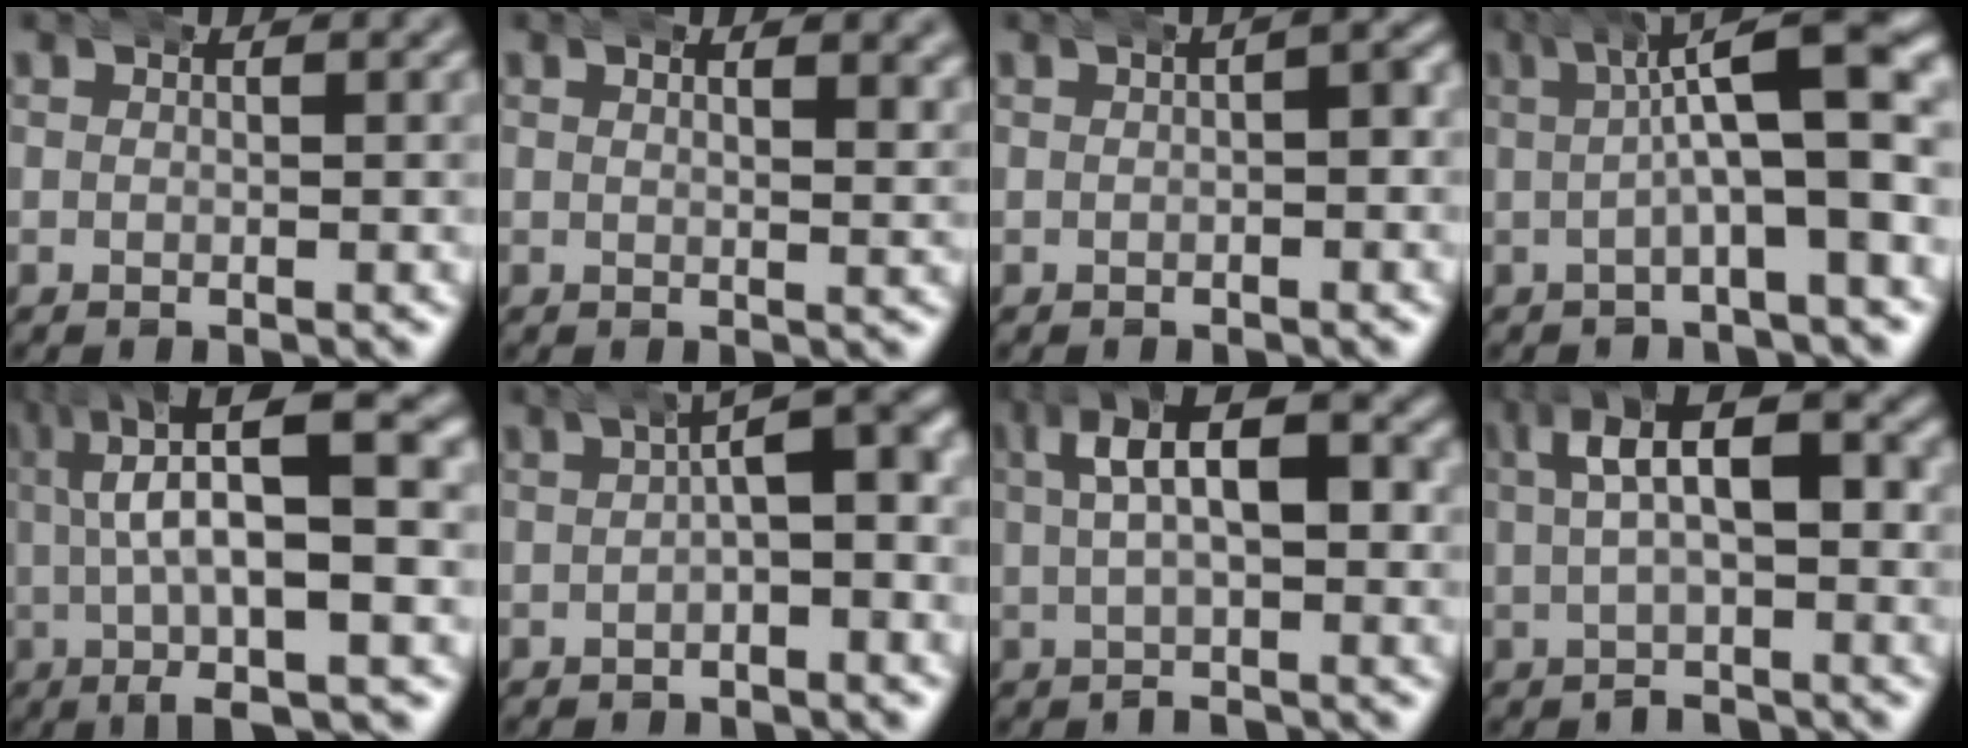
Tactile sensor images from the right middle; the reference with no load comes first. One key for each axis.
{"total": 1.8, "fx": 1.1, "fy": 0.5, "fz": 1.3, "tx": -0.016, "ty": -0.001, "tz": 0.015}
{"total": 2.0, "fx": 0.4, "fy": 1.0, "fz": 1.8, "tx": -0.015, "ty": 0.006, "tz": 0.005}
{"total": 9.0, "fx": 1.5, "fy": 2.8, "fz": 8.4, "tx": -0.097, "ty": 0.023, "tz": 0.013}
{"total": 12.2, "fx": 1.7, "fy": 4.7, "fz": 11.1, "tx": -0.155, "ty": 0.018, "tz": 0.020}
{"total": 5.1, "fx": 0.4, "fy": 1.8, "fz": 4.8, "tx": -0.047, "ty": 0.006, "tz": 0.005}
{"total": 8.5, "fx": 1.1, "fy": 4.9, "fz": 6.8, "tx": -0.090, "ty": 0.019, "tz": 0.003}
{"total": 8.0, "fx": 0.3, "fy": 4.7, "fz": 6.4, "tx": -0.086, "ty": 0.013, "tz": -0.007}